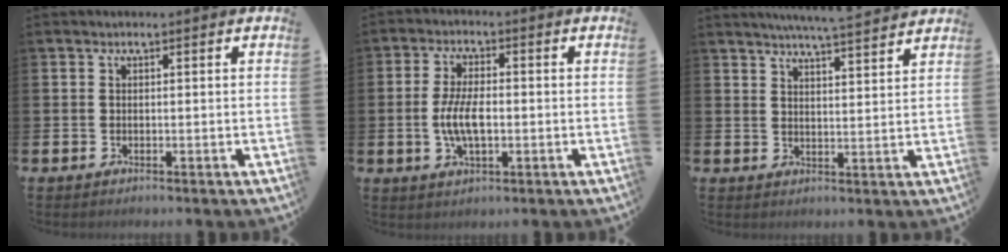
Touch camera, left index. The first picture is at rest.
{"total": 5.7, "force": [-0.6, 2.4, 5.1], "torque": [-0.101, -0.001, -0.014]}
{"total": 5.7, "force": [5.5, -0.8, 1.2], "torque": [-0.023, -0.037, 0.094]}